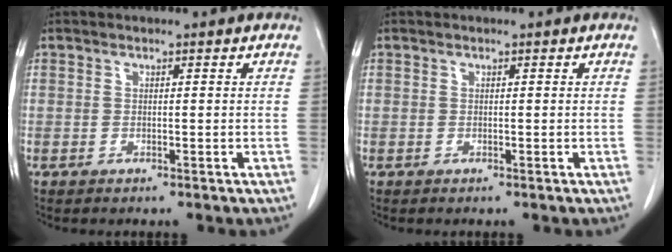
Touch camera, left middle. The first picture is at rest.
{"total": 0.0}